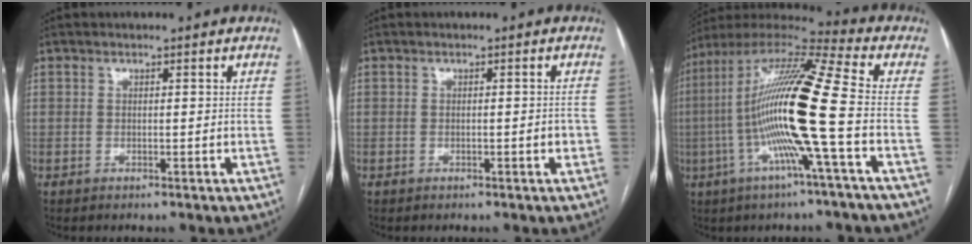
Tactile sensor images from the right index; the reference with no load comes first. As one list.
[{"total": 1.4, "force": [-0.4, 0.3, 1.3], "torque": [-0.020, 0.001, -0.003]}, {"total": 18.8, "force": [-3.1, -0.6, 18.5], "torque": [-0.355, 0.005, -0.076]}]